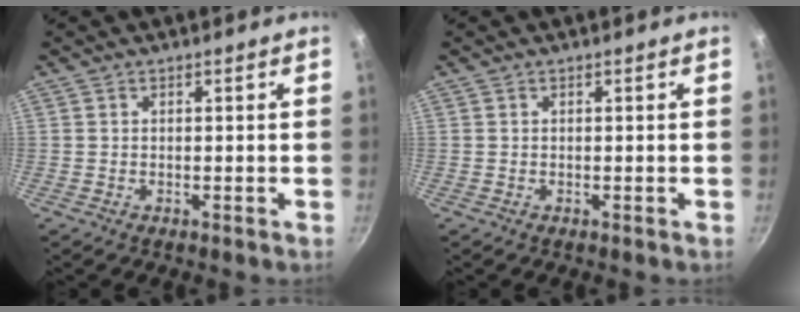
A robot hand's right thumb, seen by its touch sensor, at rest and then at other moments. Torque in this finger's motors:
{"motor_torque": [0.00, 0.00, 0.00, 0.00, 0.00]}